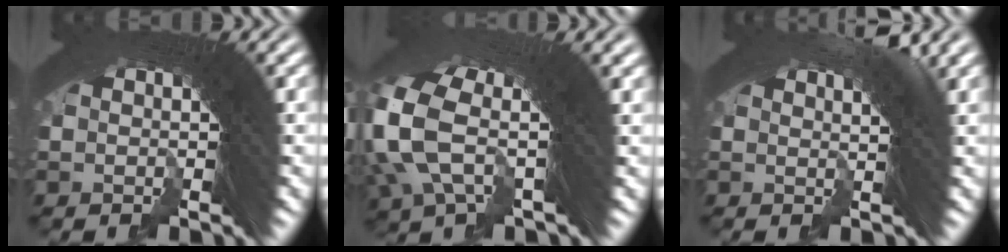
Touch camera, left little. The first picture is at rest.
{"total": 7.3, "force": [1.7, 3.7, 6.1], "torque": [-0.150, -0.008, 0.027]}
{"total": 4.3, "force": [3.0, -0.8, 3.0], "torque": [-0.035, 0.010, 0.047]}